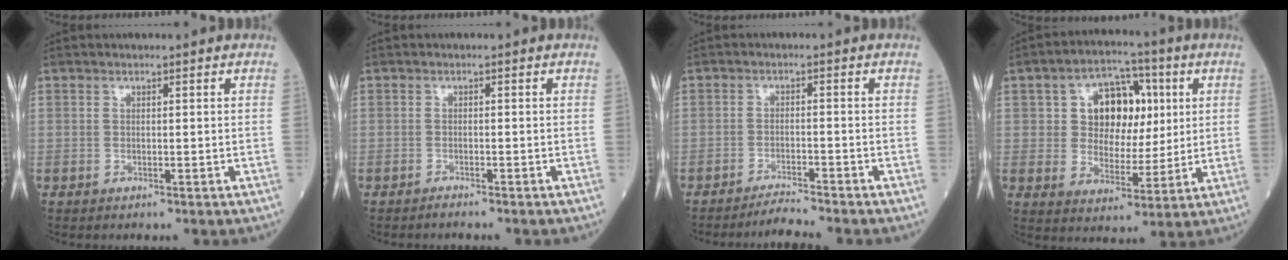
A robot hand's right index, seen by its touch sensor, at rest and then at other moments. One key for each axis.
{"total": 1.3, "fx": -1.2, "fy": -0.2, "fz": 0.5, "tx": -0.008, "ty": 0.000, "tz": -0.019}
{"total": 3.4, "fx": -3.1, "fy": -1.3, "fz": 0.3, "tx": -0.008, "ty": -0.018, "tz": -0.056}
{"total": 10.8, "fx": 2.9, "fy": 7.1, "fz": 7.7, "tx": -0.122, "ty": 0.028, "tz": 0.051}